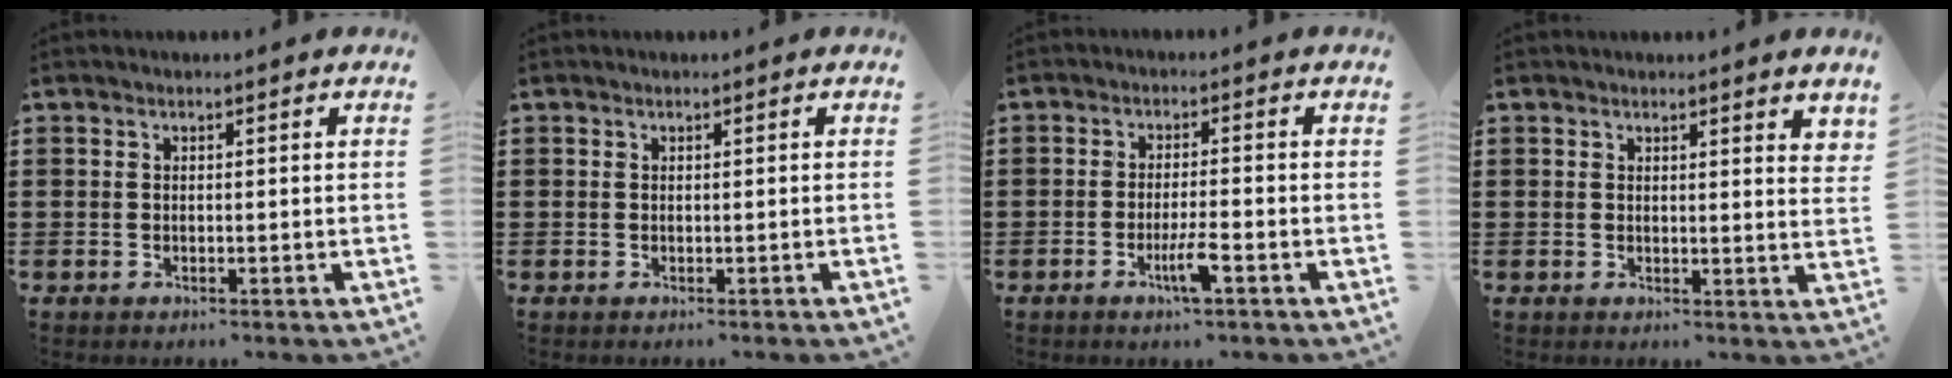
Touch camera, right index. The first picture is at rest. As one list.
[{"total": 0.0}, {"total": 4.3, "force": [-2.2, 0.2, 3.7], "torque": [-0.074, -0.011, -0.041]}, {"total": 1.4, "force": [1.4, 0.1, 0.4], "torque": [-0.004, -0.001, 0.025]}]